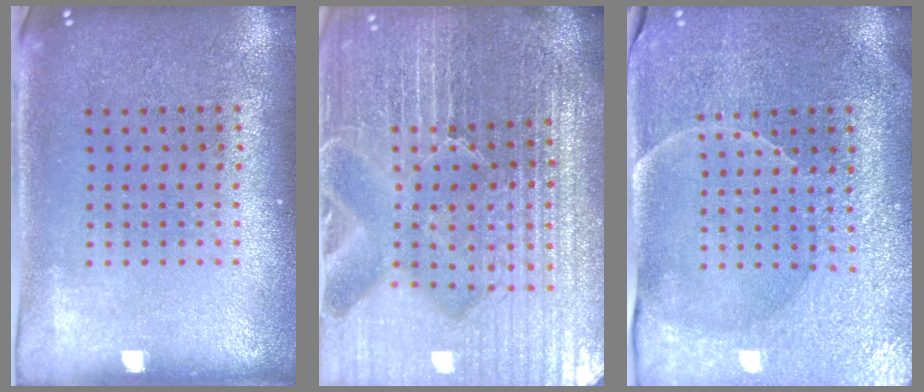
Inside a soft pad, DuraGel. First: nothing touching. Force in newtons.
{"total": 6.8, "press": 6.0, "slide": 3.3}
{"total": 3.8, "press": 3.6, "slide": 1.2}